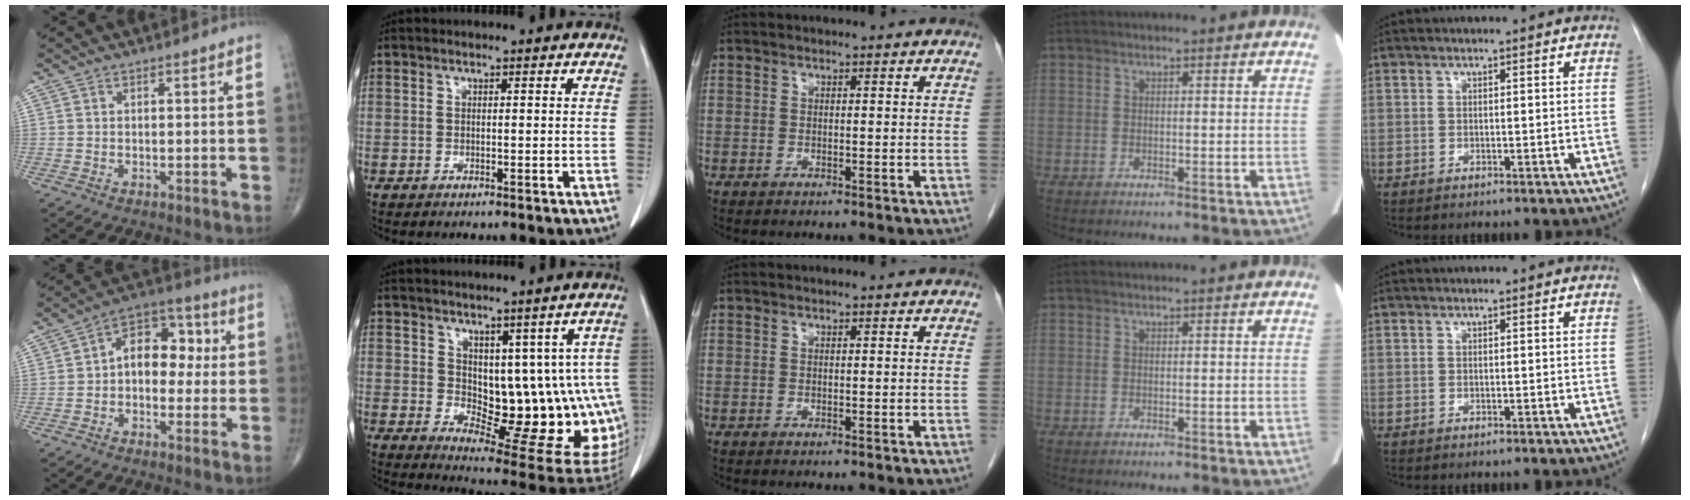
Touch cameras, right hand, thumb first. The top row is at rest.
{"thumb": {"total": 11.3, "force": [0.6, 7.6, 8.4], "torque": [-0.086, 0.036, -0.004]}, "index": {"total": 14.3, "force": [1.3, 7.9, 11.8], "torque": [-0.127, -0.001, 0.037]}}